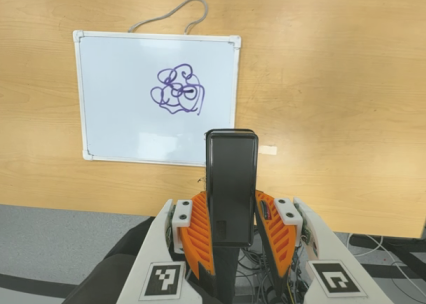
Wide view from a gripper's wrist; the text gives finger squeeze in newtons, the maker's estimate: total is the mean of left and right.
{"total": 4.6, "left": 2.9, "right": 6.3}